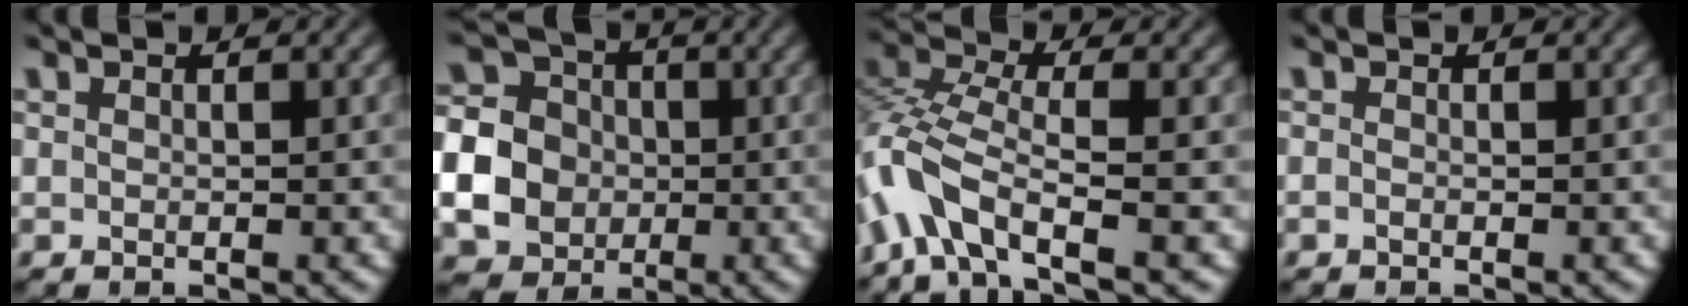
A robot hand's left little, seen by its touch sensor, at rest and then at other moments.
{"total": 9.1, "force": [-2.0, 8.1, 3.6], "torque": [-0.090, -0.008, -0.057]}
{"total": 6.1, "force": [-3.6, 2.2, 4.4], "torque": [-0.095, 0.002, -0.090]}
{"total": 0.5, "force": [-0.5, 0.0, -0.1], "torque": [0.005, -0.001, -0.012]}